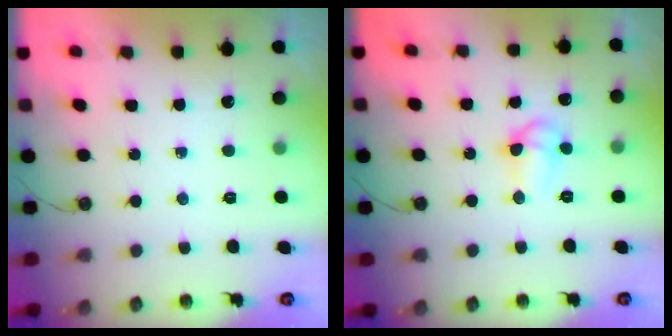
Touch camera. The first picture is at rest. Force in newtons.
{"total": 7.5, "press": 7.5, "slide": 0.9}